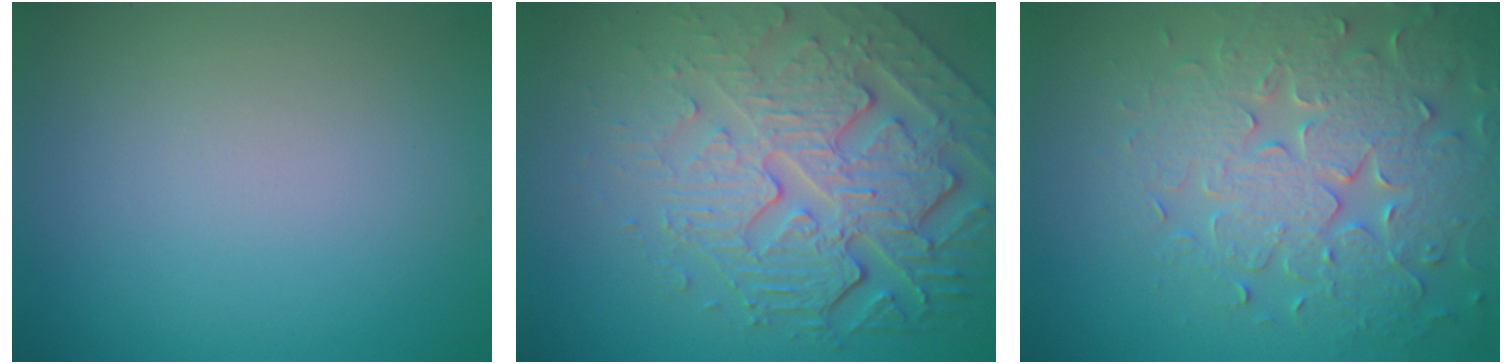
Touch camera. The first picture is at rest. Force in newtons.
{"total": 8.3, "press": 5.8, "slide": 6.0}
{"total": 6.7, "press": 5.6, "slide": 3.7}